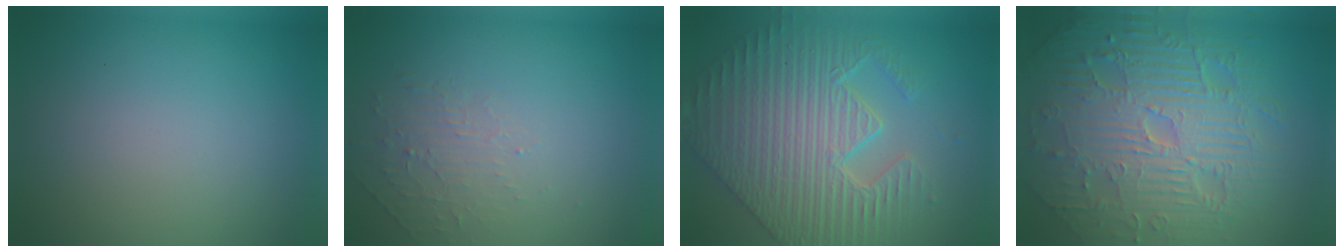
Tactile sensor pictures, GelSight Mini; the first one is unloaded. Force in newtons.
{"total": 1.8, "press": 0.5, "slide": 1.7}
{"total": 7.0, "press": 5.8, "slide": 3.9}
{"total": 11.4, "press": 7.4, "slide": 8.8}